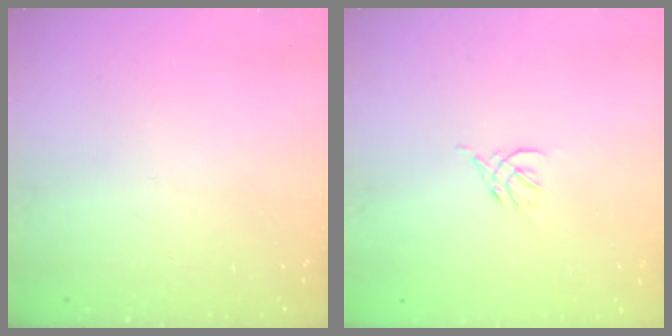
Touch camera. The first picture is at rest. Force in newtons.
{"total": 2.3, "press": 2.2, "slide": 0.5}